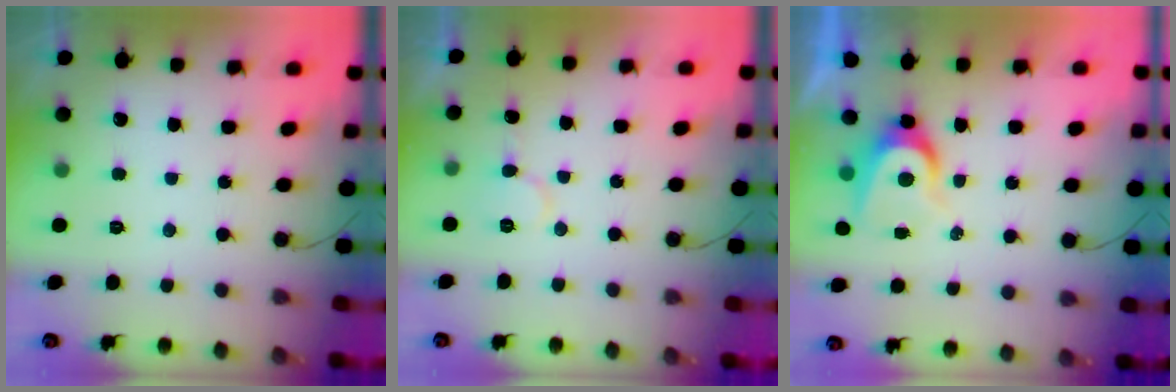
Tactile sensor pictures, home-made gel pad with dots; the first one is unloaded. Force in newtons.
{"total": 7.0, "press": 7.0, "slide": 0.6}
{"total": 6.8, "press": 6.8, "slide": 0.4}